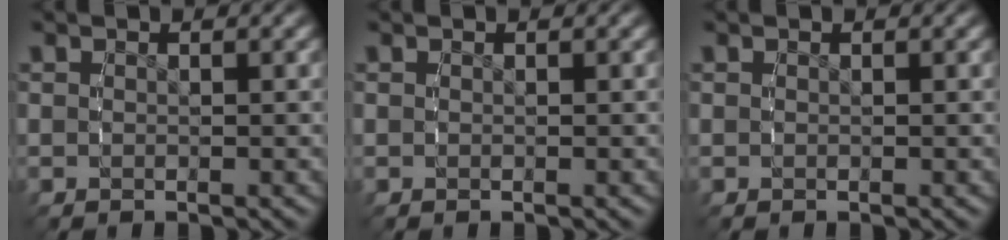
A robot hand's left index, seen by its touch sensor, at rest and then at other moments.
{"total": 0.0}
{"total": 0.0}